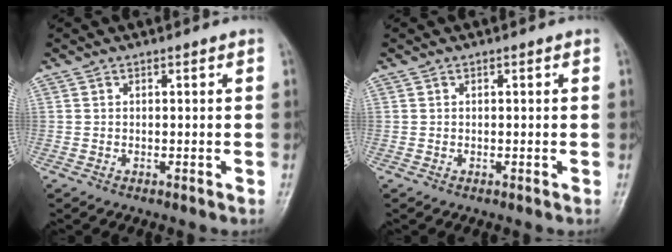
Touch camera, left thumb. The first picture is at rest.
{"total": 0.0}